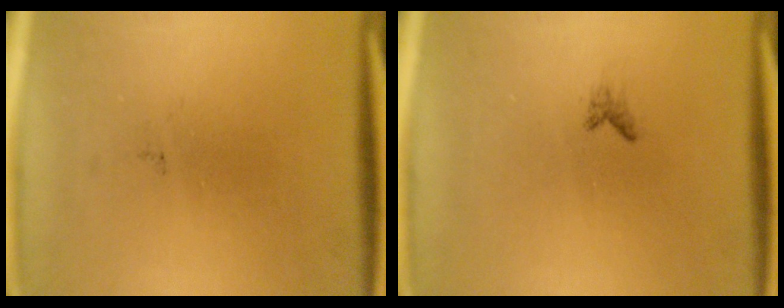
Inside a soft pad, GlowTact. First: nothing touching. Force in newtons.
{"total": 0.6}